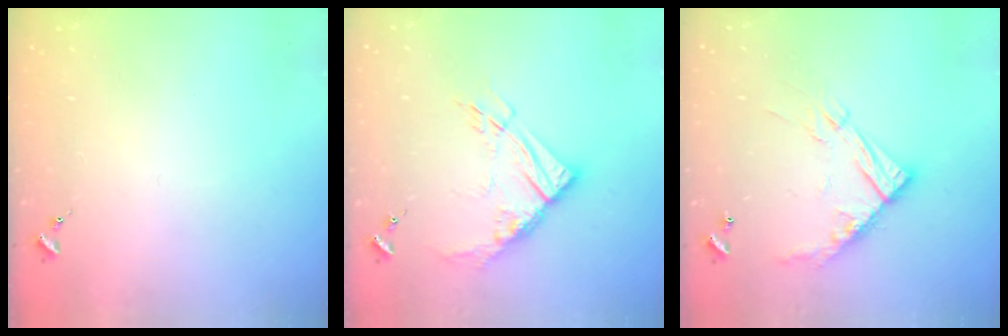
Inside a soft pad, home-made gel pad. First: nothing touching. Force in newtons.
{"total": 12.7, "press": 12.6, "slide": 1.3}
{"total": 14.3, "press": 14.3, "slide": 1.0}